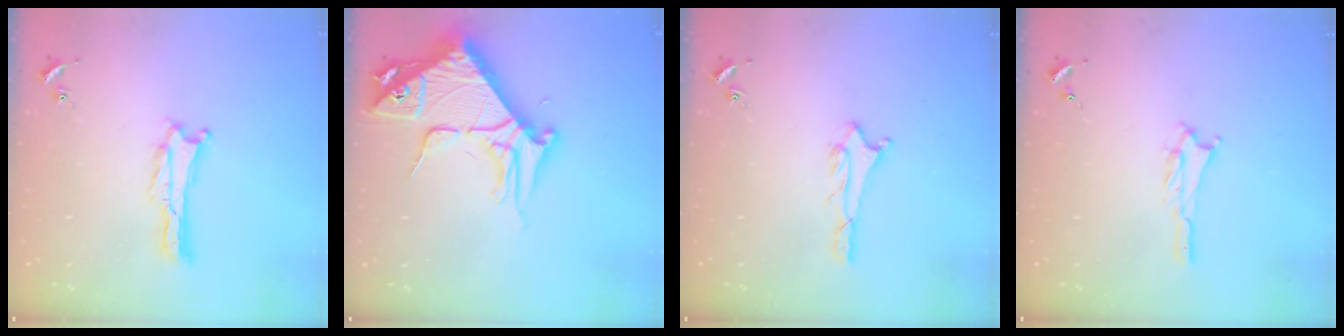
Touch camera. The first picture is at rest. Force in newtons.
{"total": 9.0, "press": 8.9, "slide": 1.2}
{"total": 1.6, "press": 1.6, "slide": 0.1}
{"total": 1.5, "press": 1.5, "slide": 0.3}